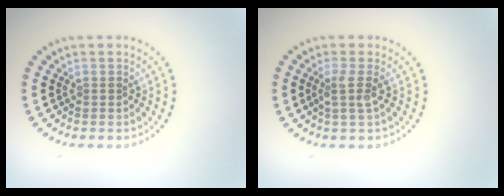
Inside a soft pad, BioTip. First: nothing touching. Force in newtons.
{"total": 1.8, "press": 1.3, "slide": 1.3}